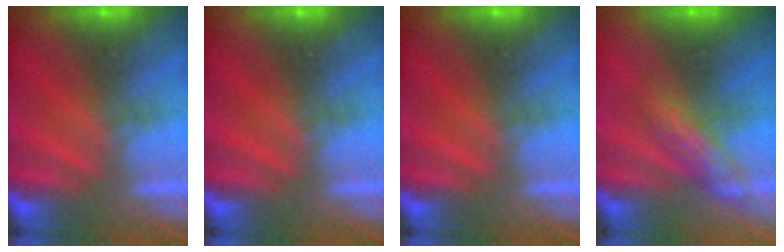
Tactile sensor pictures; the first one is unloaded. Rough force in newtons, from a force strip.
{"total": 0.0}
{"total": 0.0}
{"total": 2.7}